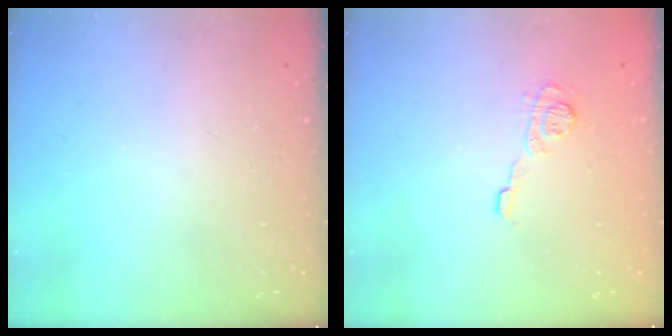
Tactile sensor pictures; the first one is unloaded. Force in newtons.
{"total": 8.8, "press": 8.7, "slide": 0.9}